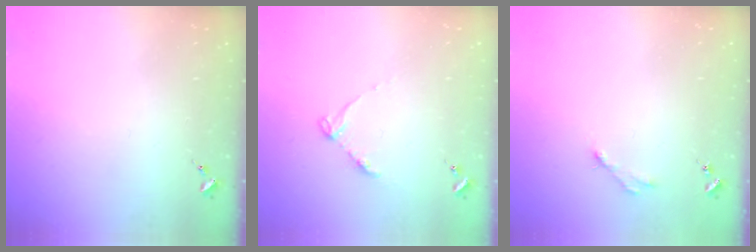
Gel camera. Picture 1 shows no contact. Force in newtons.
{"total": 5.6, "press": 5.5, "slide": 0.7}
{"total": 2.8, "press": 2.8, "slide": 0.4}